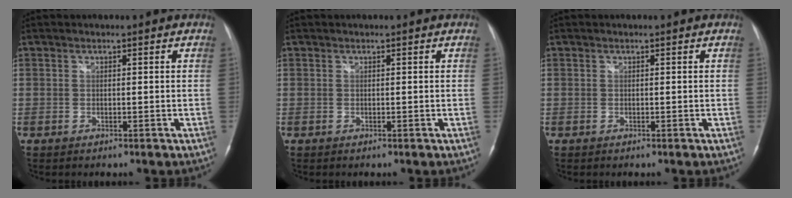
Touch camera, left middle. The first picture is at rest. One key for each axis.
{"total": 0.0}
{"total": 0.0}